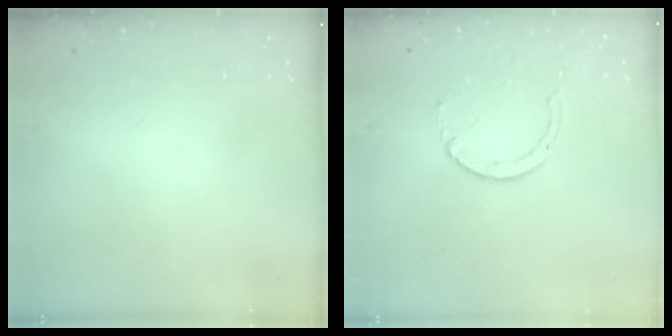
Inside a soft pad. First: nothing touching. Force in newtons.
{"total": 2.9, "press": 2.9, "slide": 0.4}